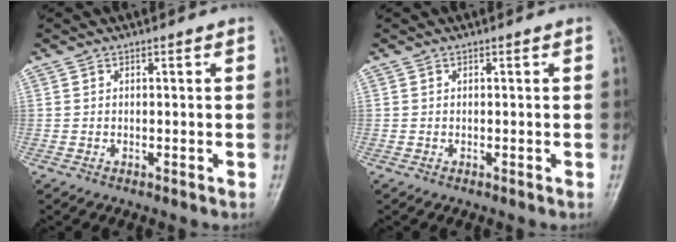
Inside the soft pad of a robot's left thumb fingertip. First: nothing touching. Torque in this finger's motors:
{"motor_torque": [-0.04, 0.05, -0.03, 0.03, 0.00]}